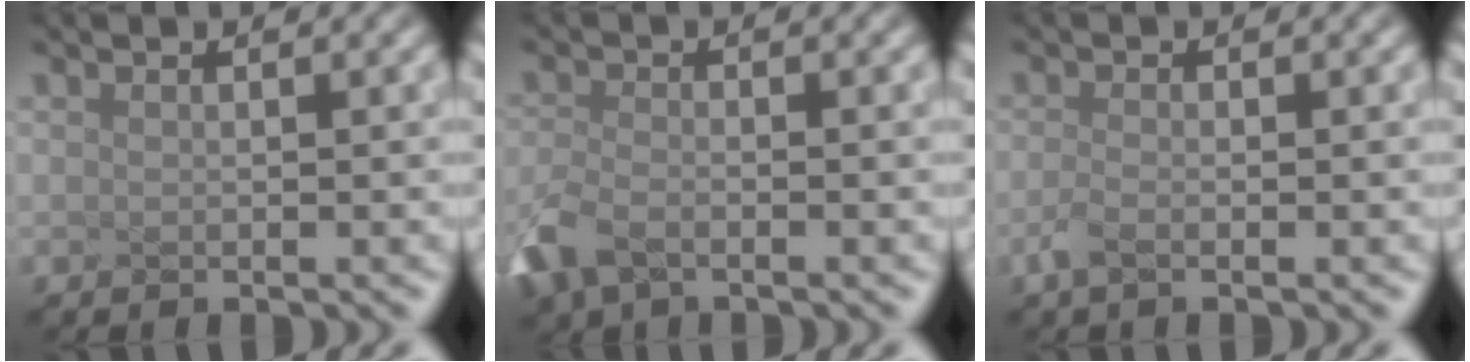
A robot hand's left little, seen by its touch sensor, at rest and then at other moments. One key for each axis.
{"total": 3.1, "fx": -3.0, "fy": 0.1, "fz": 1.0, "tx": -0.070, "ty": -0.011, "tz": -0.026}
{"total": 1.9, "fx": -1.7, "fy": -0.7, "fz": 0.2, "tx": -0.038, "ty": -0.003, "tz": 0.004}